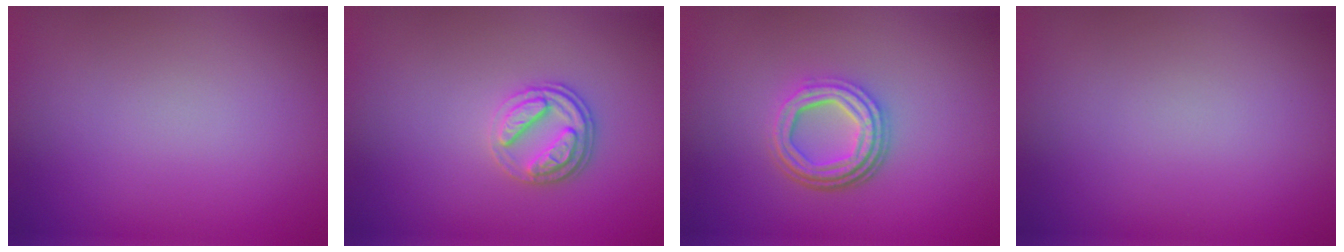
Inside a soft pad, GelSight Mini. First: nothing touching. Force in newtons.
{"total": 2.8, "press": 2.6, "slide": 1.1}
{"total": 4.6, "press": 3.3, "slide": 3.1}
{"total": 0.0}